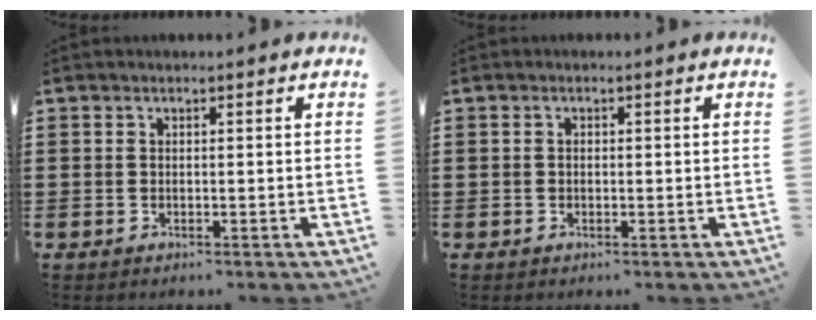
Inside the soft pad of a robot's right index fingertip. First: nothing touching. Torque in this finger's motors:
{"motor_torque": [-0.24, 0.20, -0.02, -0.01]}